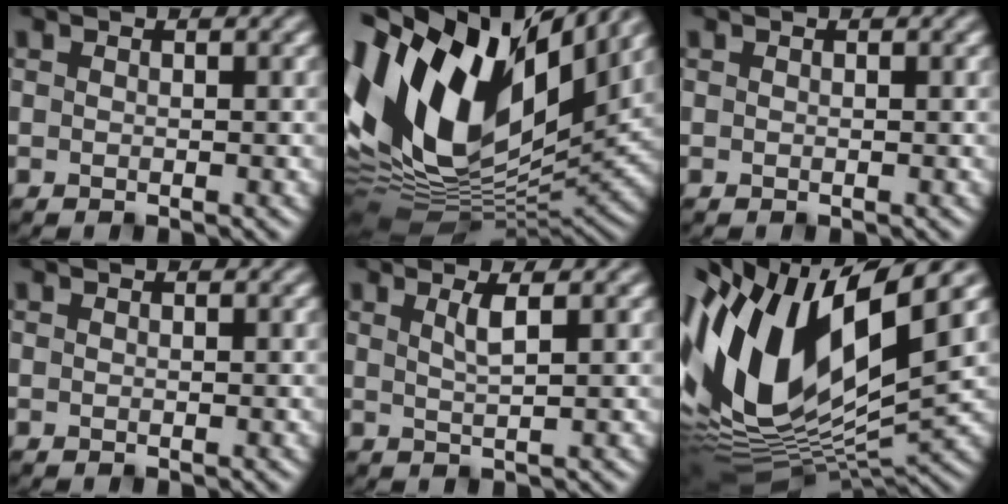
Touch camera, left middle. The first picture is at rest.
{"total": 17.6, "force": [6.8, 9.7, 13.0], "torque": [-0.280, 0.026, 0.106]}
{"total": 0.0}
{"total": 0.0}
{"total": 1.7, "force": [0.7, 0.4, 1.5], "torque": [-0.021, 0.002, 0.008]}
{"total": 17.1, "force": [2.9, 6.9, 15.4], "torque": [-0.309, -0.005, 0.049]}